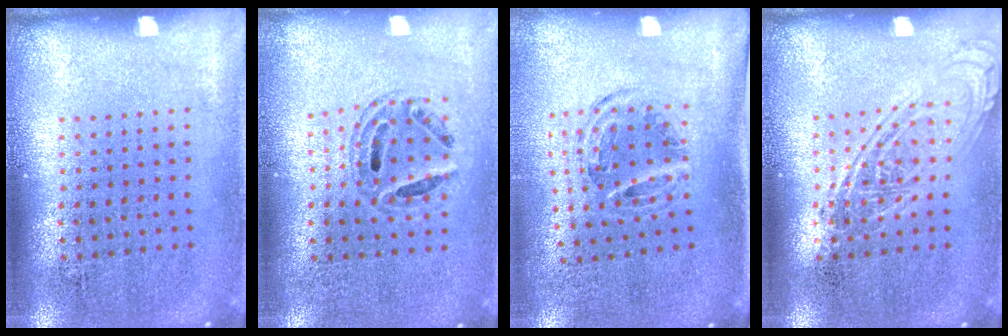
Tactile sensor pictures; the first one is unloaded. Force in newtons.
{"total": 0.7, "press": 0.7, "slide": 0.1}
{"total": 0.9, "press": 0.9, "slide": 0.1}
{"total": 2.4, "press": 2.3, "slide": 0.3}